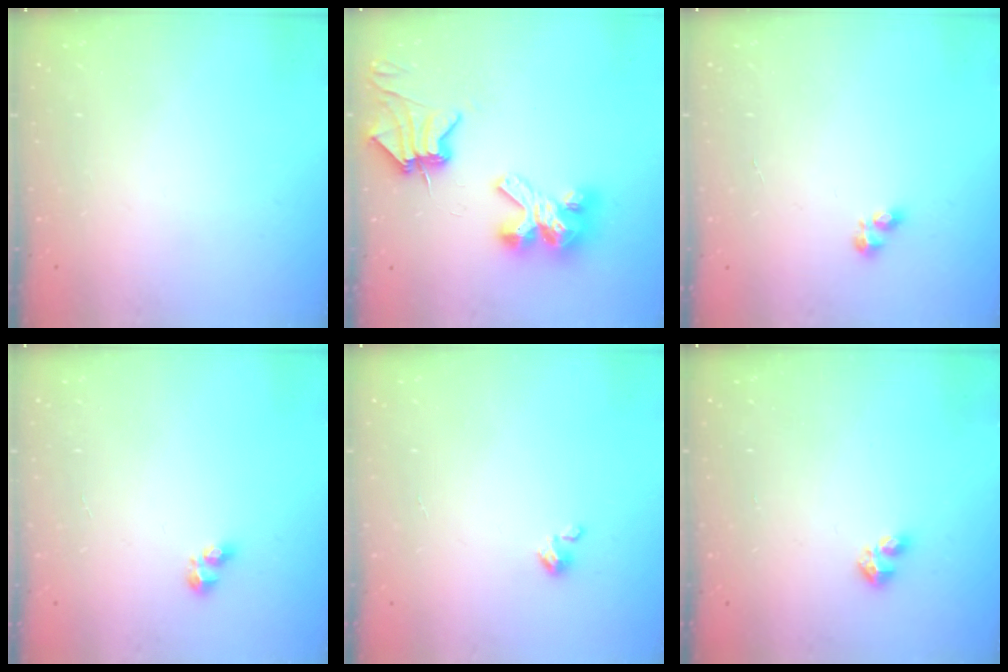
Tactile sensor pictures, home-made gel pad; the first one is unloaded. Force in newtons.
{"total": 9.4, "press": 9.4, "slide": 1.2}
{"total": 2.7, "press": 2.6, "slide": 0.5}
{"total": 2.6, "press": 2.5, "slide": 0.7}
{"total": 2.2, "press": 2.1, "slide": 0.3}
{"total": 2.9, "press": 2.8, "slide": 0.6}